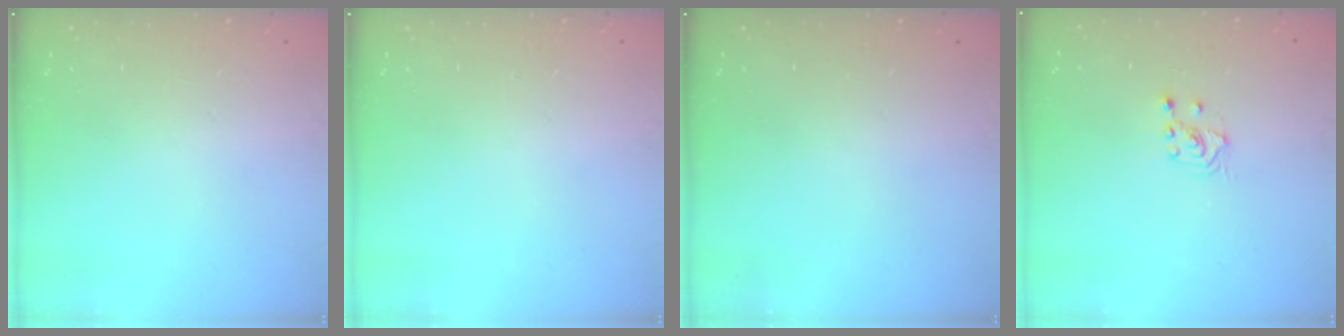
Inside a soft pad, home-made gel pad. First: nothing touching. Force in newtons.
{"total": 0.0}
{"total": 0.0}
{"total": 2.1, "press": 2.0, "slide": 0.8}